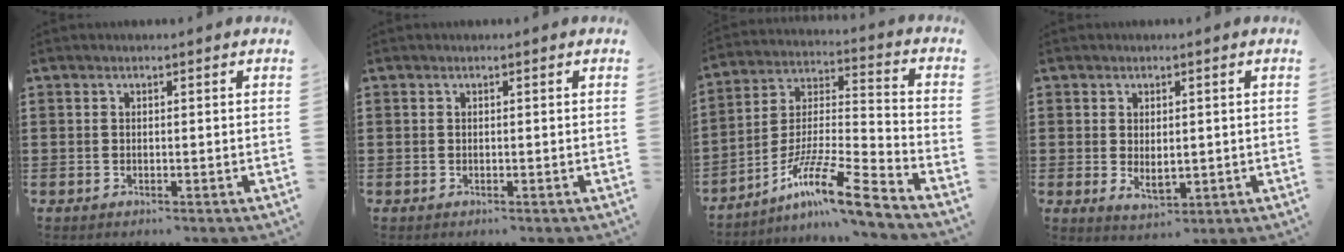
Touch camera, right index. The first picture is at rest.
{"total": 0.0}
{"total": 12.5, "force": [-9.4, 1.0, 8.2], "torque": [-0.147, 0.011, -0.181]}
{"total": 2.7, "force": [0.0, 1.5, 2.2], "torque": [-0.036, -0.002, -0.001]}